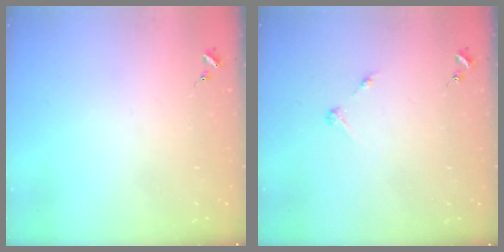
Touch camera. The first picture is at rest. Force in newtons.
{"total": 2.8, "press": 2.8, "slide": 0.3}